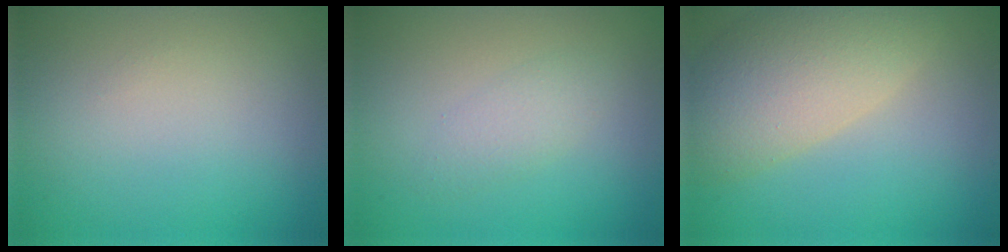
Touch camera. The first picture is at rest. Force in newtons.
{"total": 1.8, "press": 1.8, "slide": 0.1}
{"total": 7.5, "press": 7.5, "slide": 0.5}